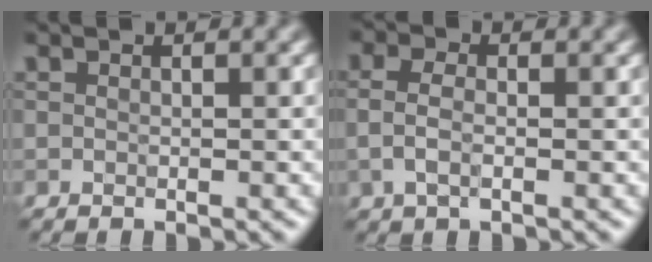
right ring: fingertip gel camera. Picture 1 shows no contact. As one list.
[{"total": 2.2, "force": [-0.3, 1.1, 1.9], "torque": [-0.045, 0.000, -0.011]}]